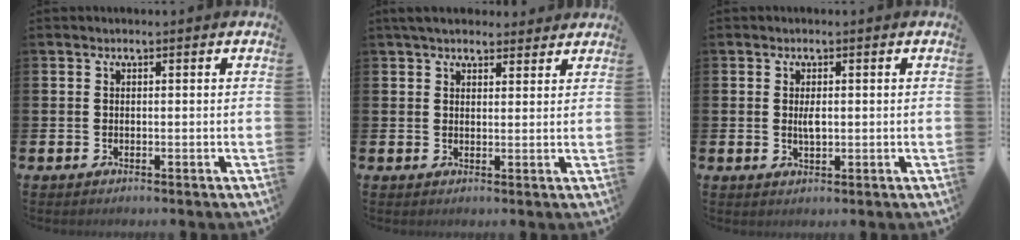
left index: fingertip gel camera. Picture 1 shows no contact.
{"total": 4.1, "force": [3.7, 1.5, 1.0], "torque": [-0.019, -0.011, 0.068]}
{"total": 1.6, "force": [0.3, 0.6, 1.5], "torque": [-0.028, 0.001, 0.003]}